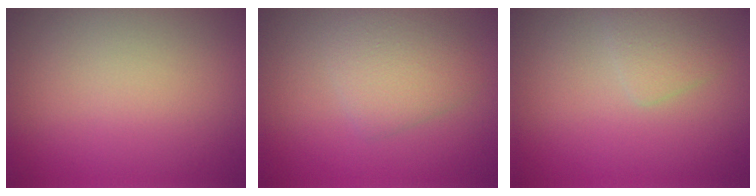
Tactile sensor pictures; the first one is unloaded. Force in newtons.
{"total": 3.0, "press": 3.0, "slide": 0.0}
{"total": 1.6, "press": 1.6, "slide": 0.1}